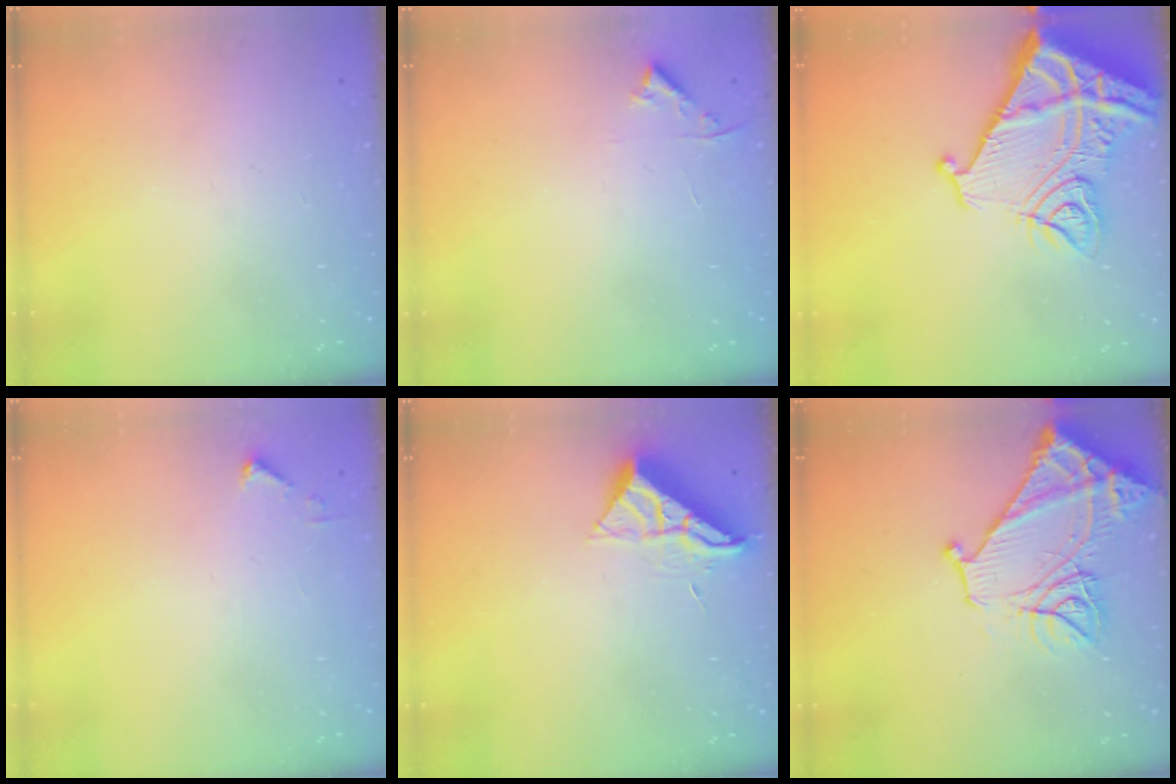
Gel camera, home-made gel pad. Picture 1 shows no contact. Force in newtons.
{"total": 3.1, "press": 3.0, "slide": 0.3}
{"total": 18.7, "press": 18.6, "slide": 2.1}
{"total": 2.7, "press": 2.7, "slide": 0.3}
{"total": 10.2, "press": 10.2, "slide": 0.5}
{"total": 15.8, "press": 15.7, "slide": 1.5}